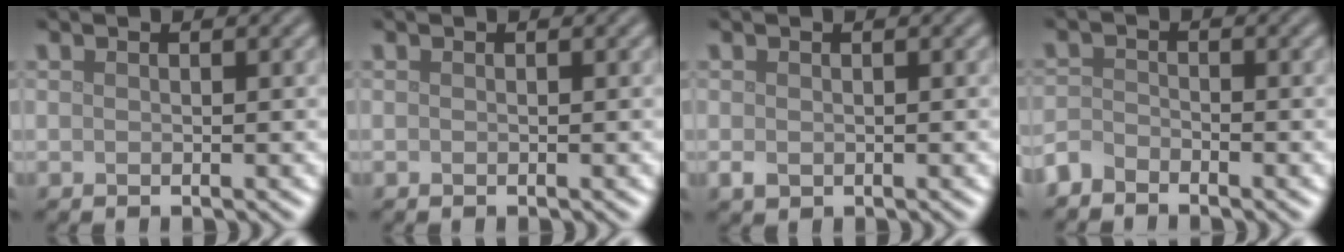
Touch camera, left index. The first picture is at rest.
{"total": 0.0}
{"total": 1.0, "force": [-0.2, 0.8, 0.6], "torque": [-0.012, -0.005, -0.004]}
{"total": 2.0, "force": [-1.9, 0.6, 0.2], "torque": [-0.006, 0.000, -0.048]}